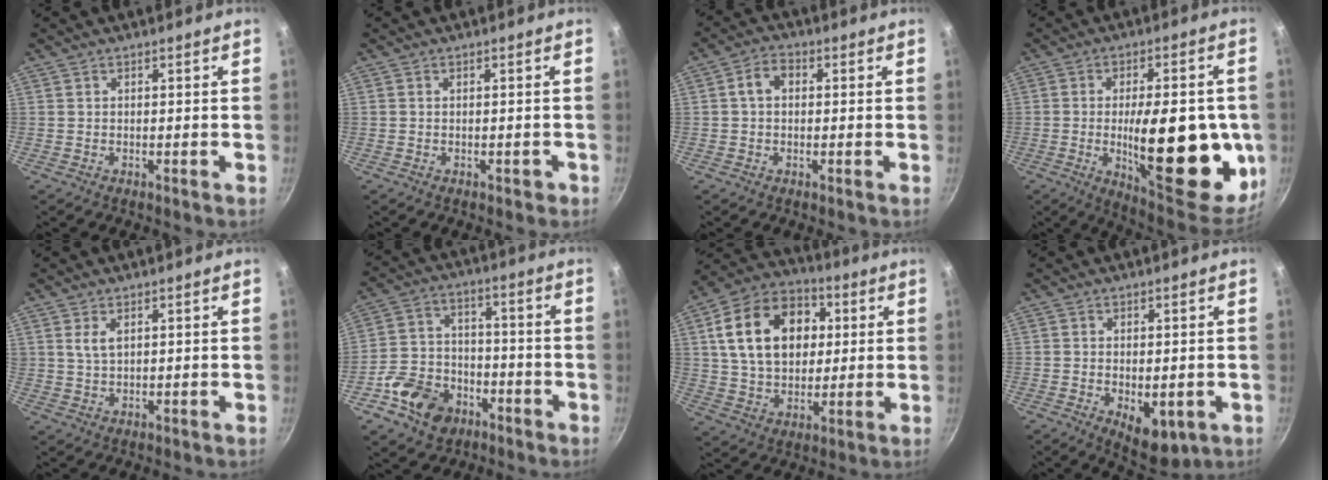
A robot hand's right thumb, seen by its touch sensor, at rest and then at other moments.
{"total": 1.2, "force": [-0.5, 0.9, 0.7], "torque": [0.002, 0.011, -0.002]}
{"total": 4.3, "force": [0.5, 3.1, 2.9], "torque": [-0.044, 0.013, 0.001]}
{"total": 26.3, "force": [-3.3, 10.3, 24.0], "torque": [-0.298, -0.010, -0.036]}
{"total": 3.0, "force": [1.2, 1.6, 2.2], "torque": [-0.041, -0.006, 0.026]}
{"total": 13.3, "force": [-6.3, 10.0, 6.1], "torque": [-0.088, 0.053, -0.107]}
{"total": 20.1, "force": [4.3, 14.3, 13.4], "torque": [-0.204, 0.013, 0.068]}
{"total": 8.0, "force": [-1.9, 4.4, 6.4], "torque": [-0.077, -0.008, -0.013]}